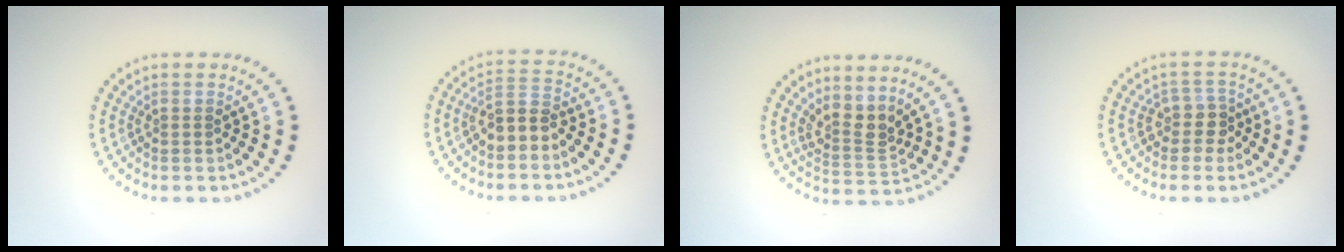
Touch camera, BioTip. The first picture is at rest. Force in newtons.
{"total": 2.9, "press": 2.7, "slide": 1.2}
{"total": 2.8, "press": 2.0, "slide": 1.9}
{"total": 2.2, "press": 1.6, "slide": 1.5}